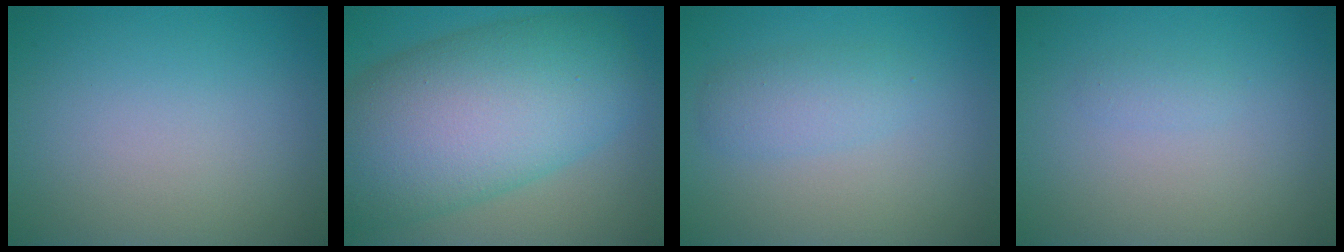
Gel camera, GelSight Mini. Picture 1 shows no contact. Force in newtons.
{"total": 13.2, "press": 13.2, "slide": 0.2}
{"total": 2.2, "press": 2.2, "slide": 0.0}
{"total": 0.7, "press": 0.7, "slide": 0.0}